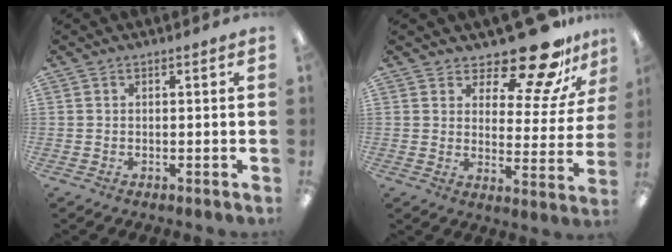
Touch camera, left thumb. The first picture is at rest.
{"total": 16.3, "force": [13.5, 5.3, 7.5], "torque": [-0.120, -0.102, 0.230]}